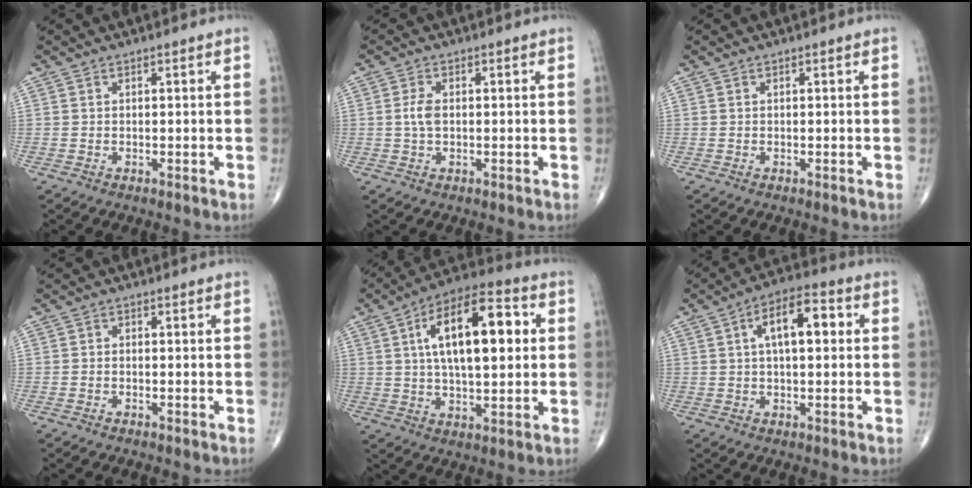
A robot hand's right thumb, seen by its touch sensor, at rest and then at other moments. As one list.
[{"total": 1.5, "force": [0.1, 0.8, 1.3], "torque": [-0.027, 0.001, 0.001]}, {"total": 0.0}, {"total": 0.6, "force": [-0.3, 0.4, 0.3], "torque": [-0.002, 0.002, -0.010]}, {"total": 18.4, "force": [3.7, 8.0, 16.1], "torque": [-0.248, 0.016, 0.054]}, {"total": 10.0, "force": [2.1, 4.5, 8.7], "torque": [-0.133, 0.023, 0.025]}]